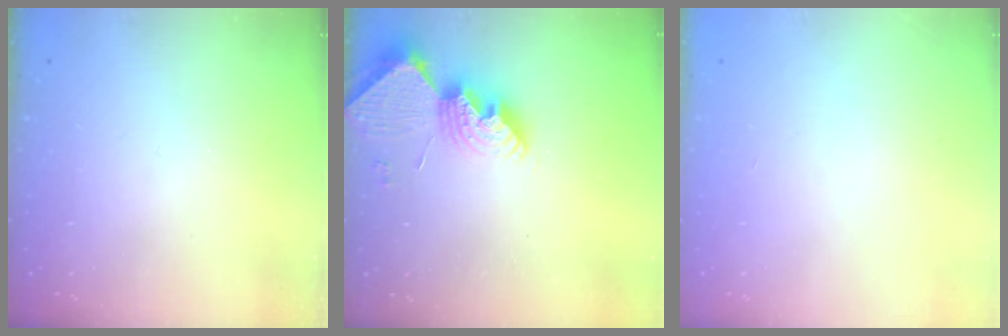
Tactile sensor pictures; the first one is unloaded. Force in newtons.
{"total": 12.5, "press": 12.4, "slide": 1.0}
{"total": 0.0}